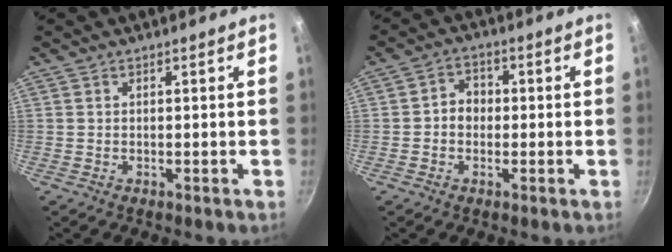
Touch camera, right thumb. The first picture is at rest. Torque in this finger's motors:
{"motor_torque": [-0.17, 0.28, 0.10, 0.13, 0.05]}